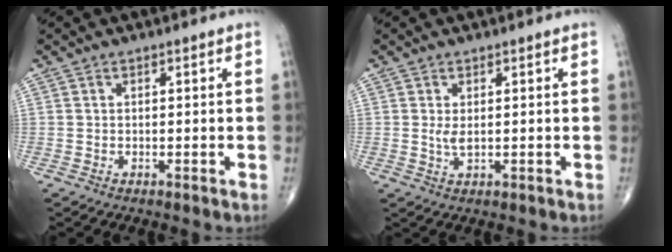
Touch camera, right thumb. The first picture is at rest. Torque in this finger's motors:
{"motor_torque": [0.54, 0.40, 0.12, 0.11, -0.01]}